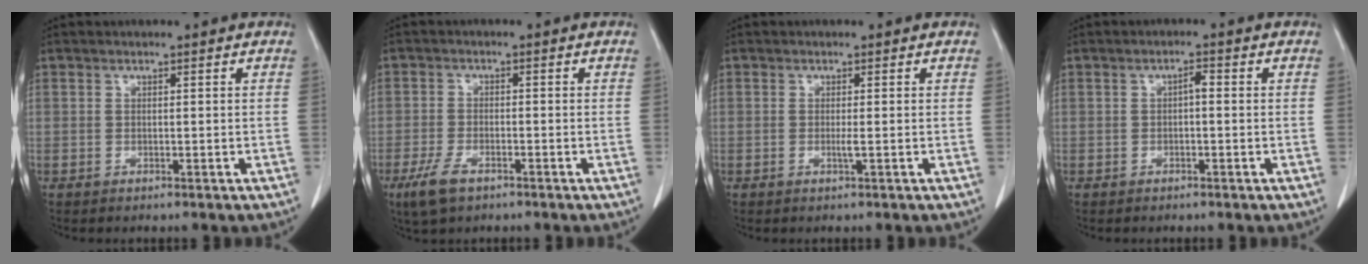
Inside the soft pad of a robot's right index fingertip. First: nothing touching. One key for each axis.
{"total": 4.9, "fx": -3.0, "fy": 2.0, "fz": 3.2, "tx": -0.074, "ty": -0.006, "tz": -0.052}
{"total": 0.9, "fx": -0.2, "fy": -0.2, "fz": 0.9, "tx": -0.018, "ty": -0.002, "tz": -0.005}
{"total": 1.5, "fx": -0.1, "fy": 0.5, "fz": 1.4, "tx": -0.023, "ty": 0.005, "tz": -0.001}